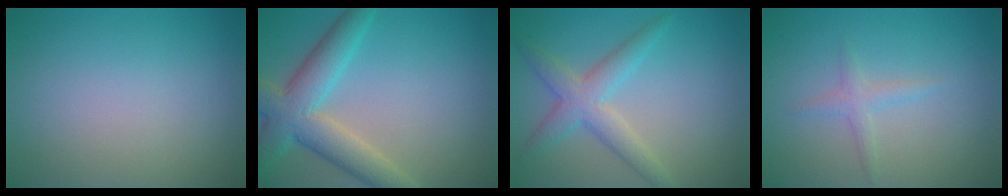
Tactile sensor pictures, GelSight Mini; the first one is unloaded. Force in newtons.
{"total": 6.2, "press": 6.2, "slide": 0.2}
{"total": 3.8, "press": 3.8, "slide": 0.0}
{"total": 1.4, "press": 1.4, "slide": 0.1}